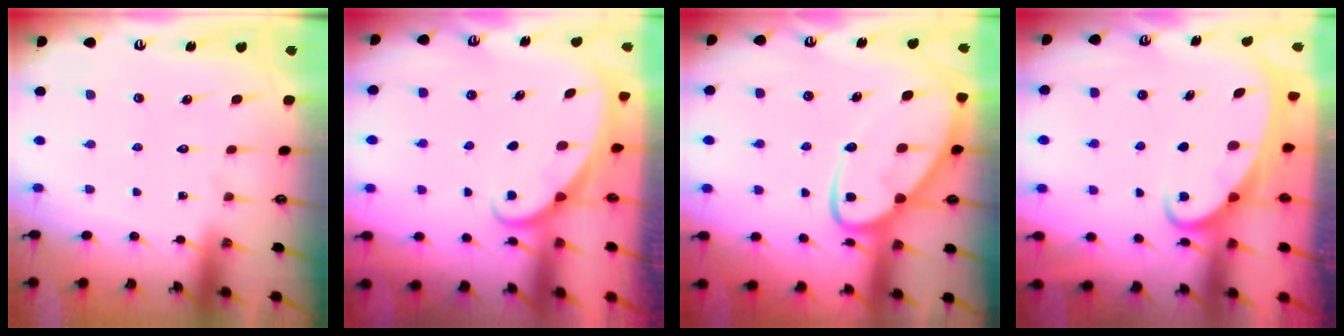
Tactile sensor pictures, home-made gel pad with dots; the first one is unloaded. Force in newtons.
{"total": 1.6, "press": 1.6, "slide": 0.1}
{"total": 11.6, "press": 11.5, "slide": 1.1}
{"total": 3.1, "press": 3.0, "slide": 0.4}